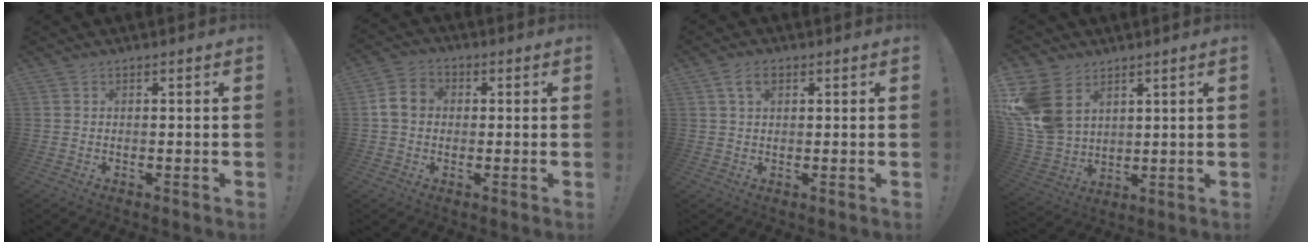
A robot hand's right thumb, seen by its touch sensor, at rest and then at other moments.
{"total": 7.9, "force": [0.3, 6.5, 4.5], "torque": [-0.079, 0.022, 0.010]}
{"total": 4.4, "force": [1.8, 2.6, 3.0], "torque": [-0.048, 0.000, 0.033]}
{"total": 14.8, "force": [5.7, 11.0, 8.1], "torque": [-0.166, -0.026, 0.118]}